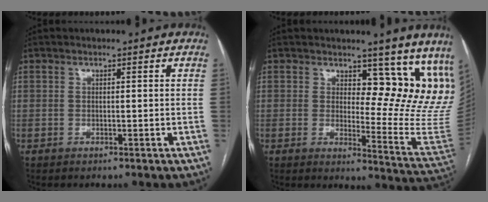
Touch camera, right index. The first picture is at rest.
{"total": 13.3, "force": [10.3, 4.3, 7.2], "torque": [-0.062, -0.042, 0.102]}